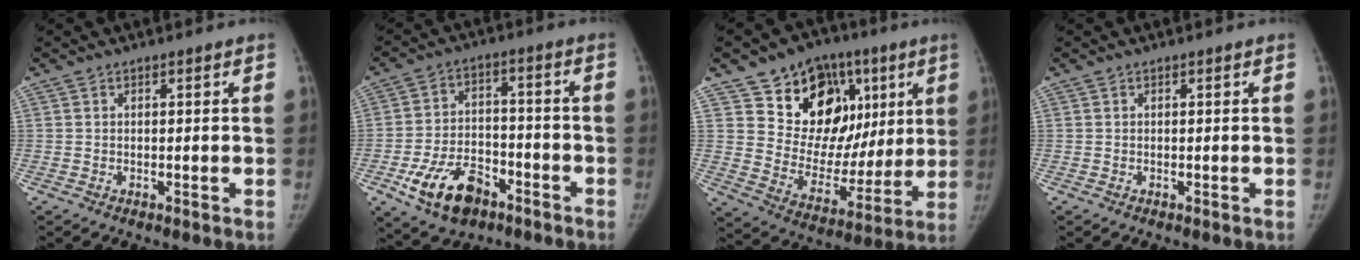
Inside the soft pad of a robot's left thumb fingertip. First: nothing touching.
{"total": 12.7, "force": [-6.9, 7.6, 7.5], "torque": [-0.116, 0.035, -0.113]}
{"total": 21.7, "force": [9.3, 15.7, 11.8], "torque": [-0.103, -0.007, 0.158]}
{"total": 0.0}